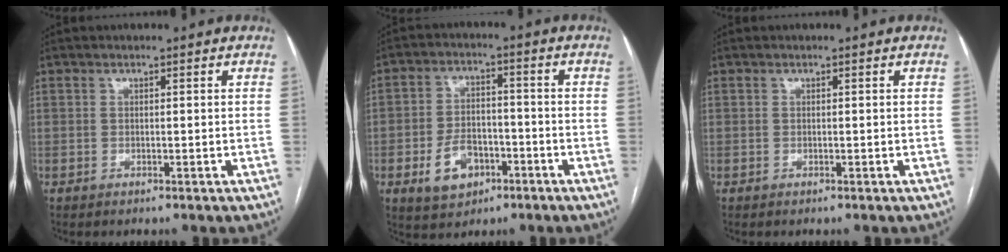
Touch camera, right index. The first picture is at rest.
{"total": 7.7, "force": [-3.3, 5.1, 4.7], "torque": [-0.092, 0.008, -0.050]}
{"total": 0.0}